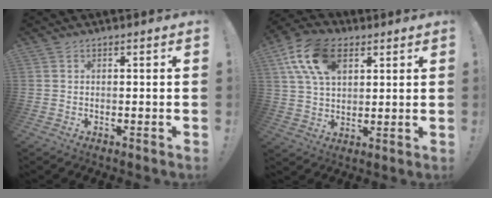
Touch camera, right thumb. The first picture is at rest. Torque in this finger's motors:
{"motor_torque": [1.91, 2.16, 0.28, 0.10, 0.09]}